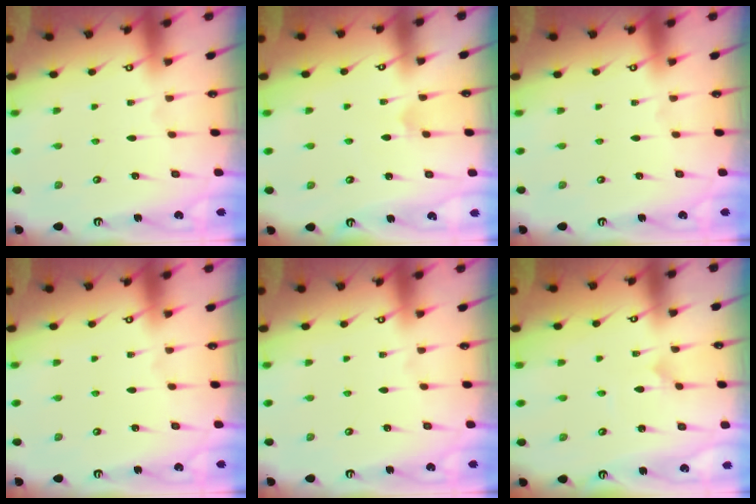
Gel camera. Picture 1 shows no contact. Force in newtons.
{"total": 3.0, "press": 3.0, "slide": 0.2}
{"total": 0.0}
{"total": 0.0}
{"total": 0.0}
{"total": 1.6, "press": 1.6, "slide": 0.0}